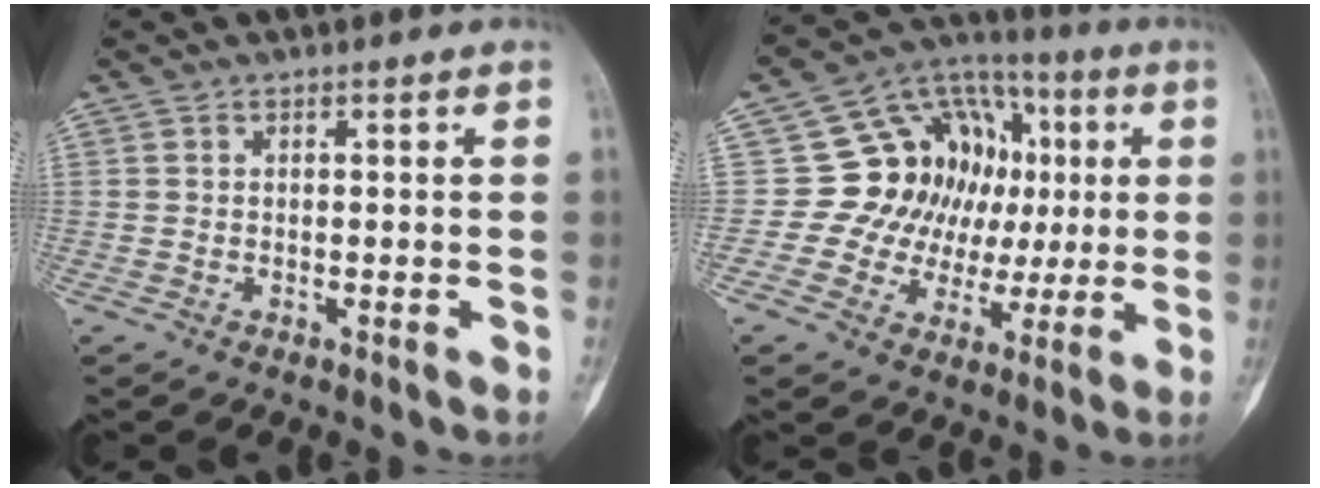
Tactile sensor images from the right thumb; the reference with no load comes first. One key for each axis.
{"total": 17.1, "fx": 1.6, "fy": 14.5, "fz": 9.1, "tx": -0.069, "ty": 0.031, "tz": 0.034}